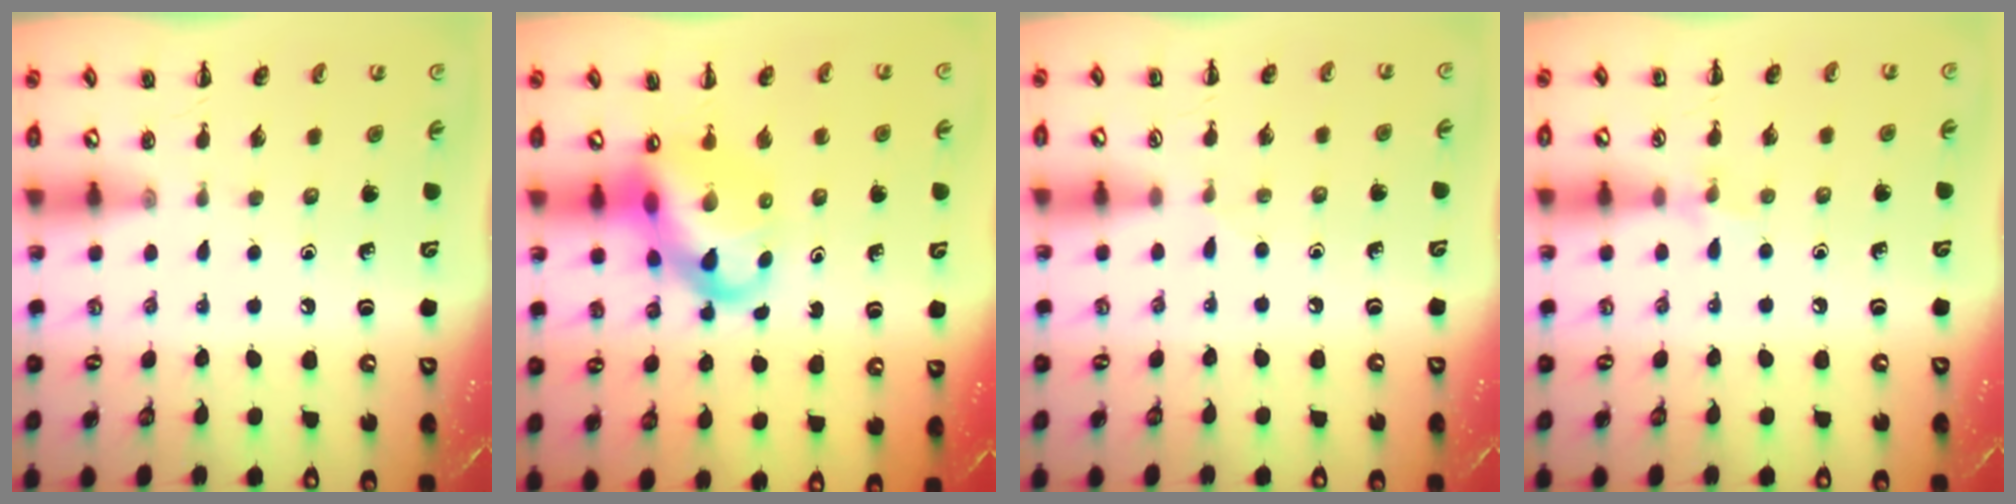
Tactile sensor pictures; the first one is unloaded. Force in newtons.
{"total": 10.9, "press": 10.5, "slide": 3.0}
{"total": 3.8, "press": 3.6, "slide": 1.4}
{"total": 4.8, "press": 4.5, "slide": 1.7}